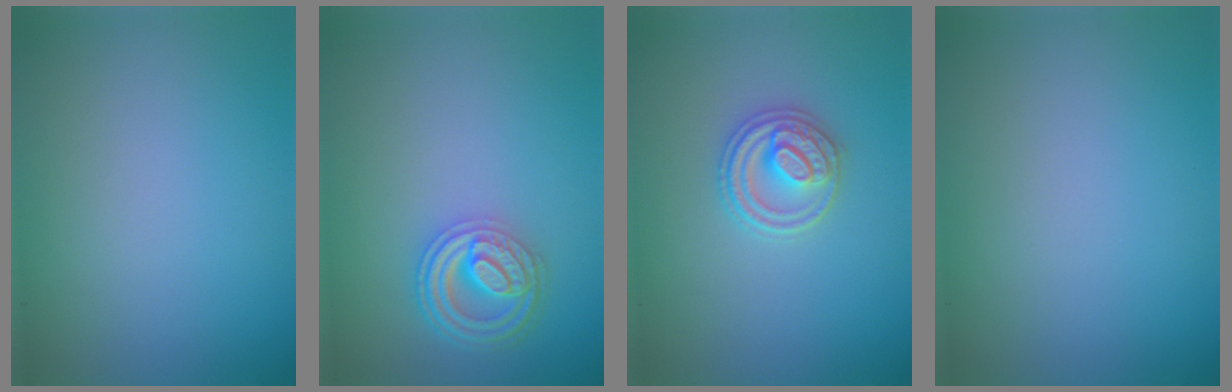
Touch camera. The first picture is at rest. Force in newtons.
{"total": 4.5, "press": 4.0, "slide": 2.1}
{"total": 2.8, "press": 2.7, "slide": 0.6}
{"total": 0.0}